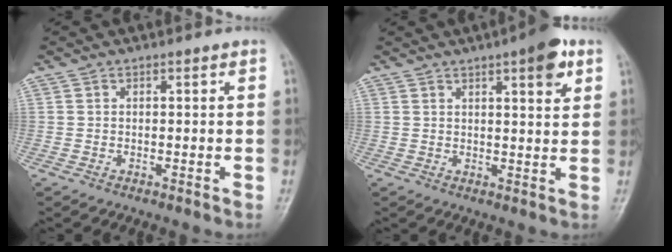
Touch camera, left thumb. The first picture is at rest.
{"total": 6.9, "force": [3.7, 1.8, 5.6], "torque": [-0.066, -0.014, 0.047]}